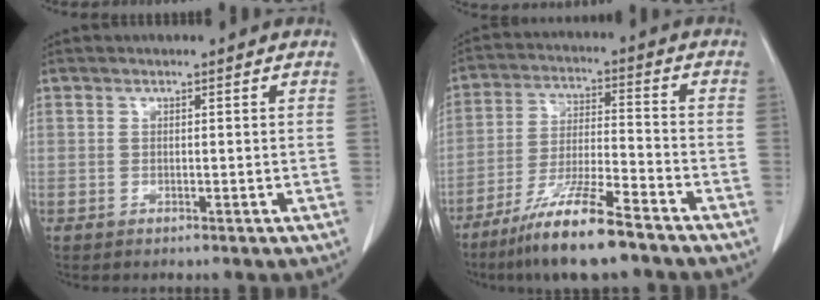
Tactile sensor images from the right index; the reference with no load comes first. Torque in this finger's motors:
{"motor_torque": [0.63, -0.60, 0.43, 0.15]}